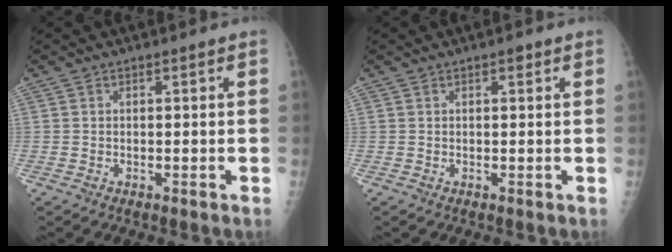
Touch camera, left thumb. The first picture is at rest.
{"total": 1.2, "force": [0.7, 0.5, 0.8], "torque": [-0.006, -0.001, 0.008]}